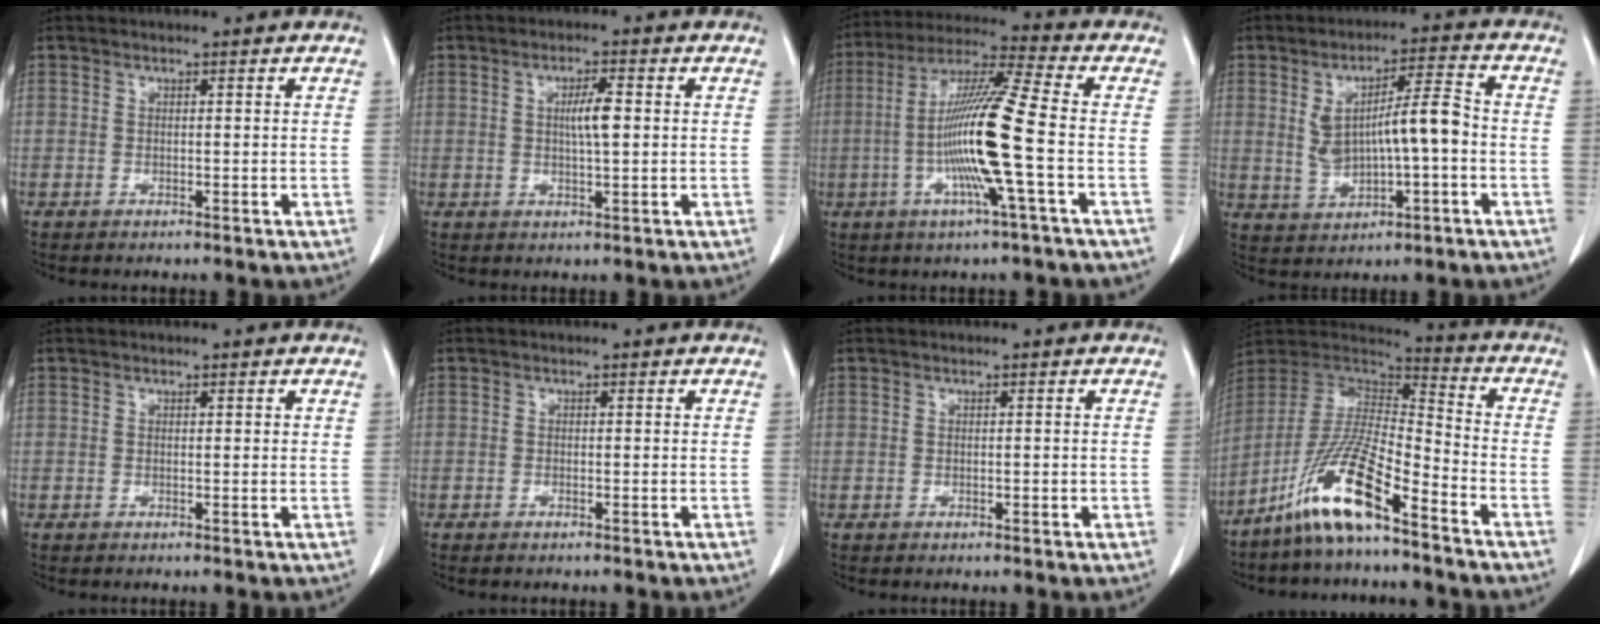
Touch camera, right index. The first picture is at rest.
{"total": 3.9, "force": [0.4, 0.5, 3.9], "torque": [-0.068, 0.000, 0.007]}
{"total": 14.4, "force": [-2.6, -0.9, 14.1], "torque": [-0.271, -0.002, -0.061]}
{"total": 9.3, "force": [-0.1, 2.1, 9.1], "torque": [-0.163, 0.016, 0.005]}
{"total": 0.5, "force": [0.3, 0.2, 0.4], "torque": [-0.005, 0.000, 0.003]}
{"total": 0.6, "force": [-0.5, 0.1, 0.3], "torque": [-0.010, -0.002, -0.007]}
{"total": 0.6, "force": [-0.1, 0.4, 0.5], "torque": [-0.009, 0.003, 0.001]}
{"total": 14.2, "force": [-9.5, 1.2, 10.5], "torque": [-0.213, -0.009, -0.181]}